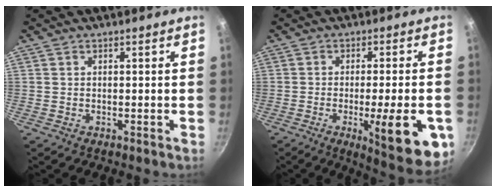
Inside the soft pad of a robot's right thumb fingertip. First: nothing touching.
{"total": 15.5, "force": [-4.7, 3.8, 14.3], "torque": [-0.171, 0.004, -0.057]}